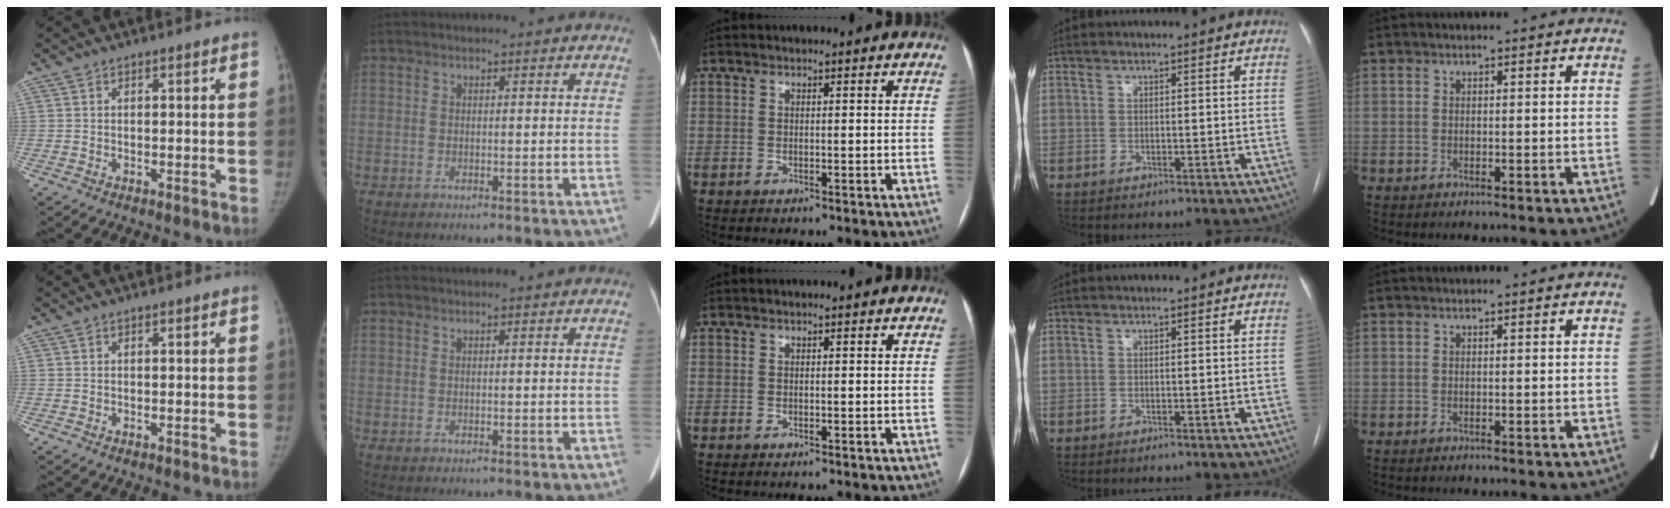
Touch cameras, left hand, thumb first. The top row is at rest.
{}